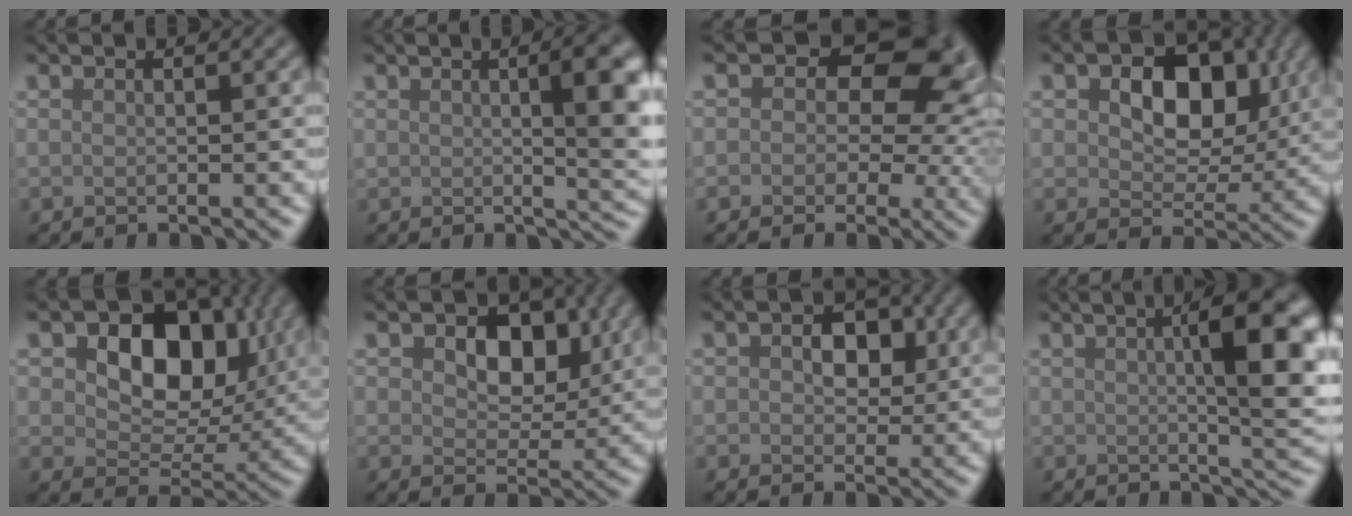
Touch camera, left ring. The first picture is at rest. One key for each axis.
{"total": 6.7, "fx": 0.9, "fy": 1.8, "fz": 6.3, "tx": -0.059, "ty": 0.013, "tz": 0.019}
{"total": 8.3, "fx": 1.8, "fy": 5.6, "fz": 5.9, "tx": -0.061, "ty": 0.003, "tz": 0.031}
{"total": 7.0, "fx": 1.6, "fy": 4.7, "fz": 5.0, "tx": -0.087, "ty": -0.002, "tz": 0.030}
{"total": 9.0, "fx": 2.4, "fy": 6.1, "fz": 6.2, "tx": -0.105, "ty": -0.001, "tz": 0.045}
{"total": 4.9, "fx": 1.4, "fy": 3.3, "fz": 3.3, "tx": -0.064, "ty": -0.006, "tz": 0.025}
{"total": 2.8, "fx": 0.4, "fy": 2.0, "fz": 1.9, "tx": -0.036, "ty": 0.004, "tz": 0.009}
{"total": 8.7, "fx": 1.2, "fy": 2.0, "fz": 8.4, "tx": -0.109, "ty": 0.009, "tz": 0.031}